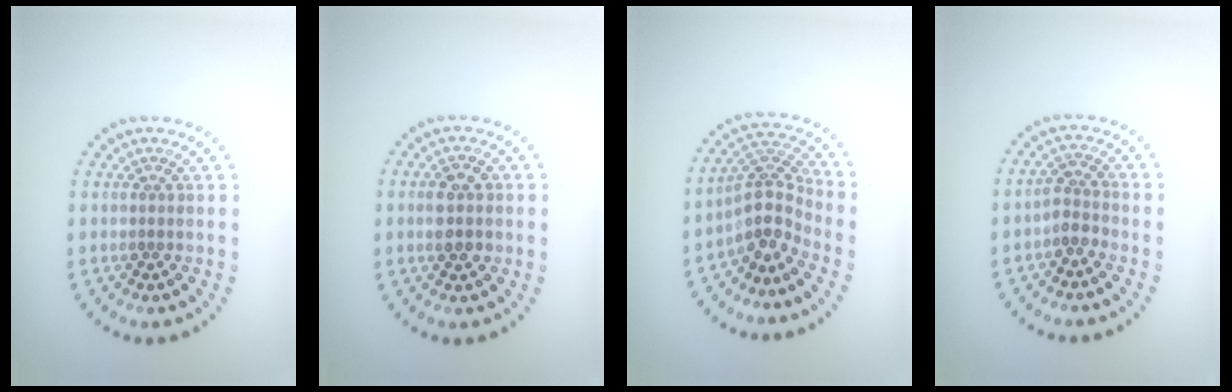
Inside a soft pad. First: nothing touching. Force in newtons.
{"total": 3.0, "press": 3.0, "slide": 0.1}
{"total": 3.7, "press": 2.9, "slide": 2.3}
{"total": 1.9, "press": 1.6, "slide": 1.0}